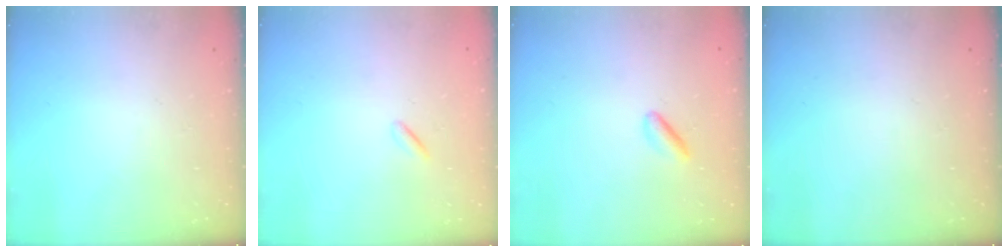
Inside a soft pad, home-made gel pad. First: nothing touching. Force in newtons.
{"total": 0.0}
{"total": 3.0, "press": 2.8, "slide": 1.0}
{"total": 0.0}